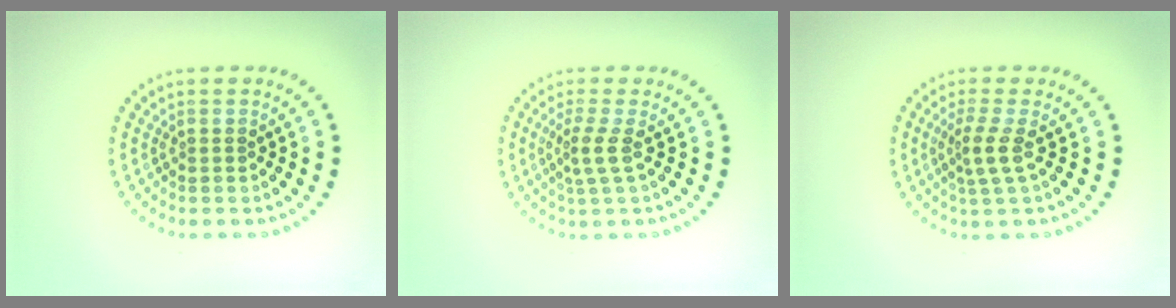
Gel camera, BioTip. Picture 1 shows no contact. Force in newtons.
{"total": 2.2, "press": 1.5, "slide": 1.5}
{"total": 2.2, "press": 1.6, "slide": 1.6}